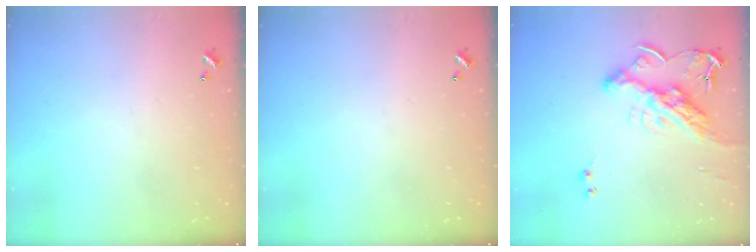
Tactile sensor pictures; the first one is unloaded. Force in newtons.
{"total": 0.0}
{"total": 14.6, "press": 14.6, "slide": 1.6}